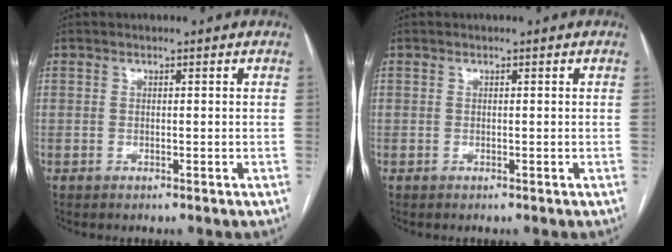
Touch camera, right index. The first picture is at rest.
{"total": 0.0}